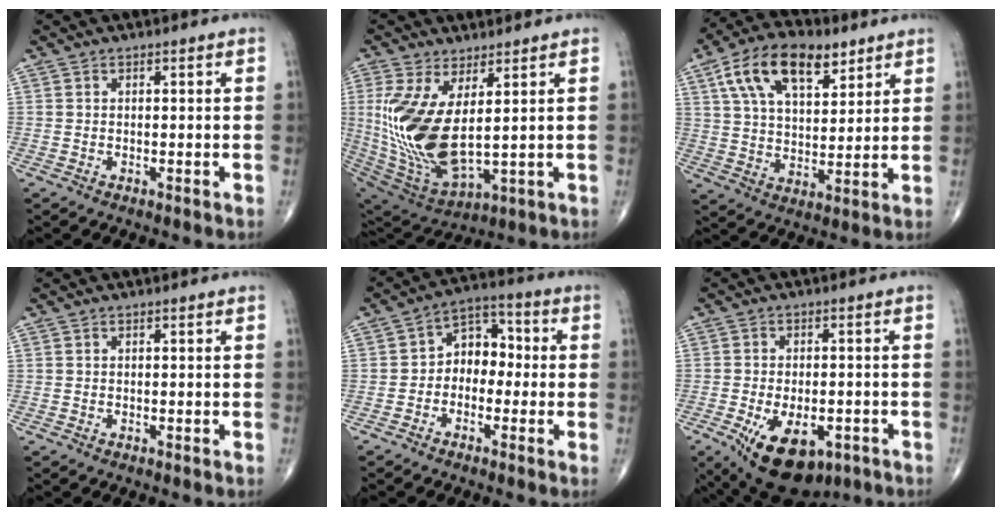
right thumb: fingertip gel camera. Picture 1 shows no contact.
{"total": 17.4, "force": [2.7, 7.6, 15.5], "torque": [-0.334, -0.034, 0.075]}
{"total": 16.3, "force": [8.2, 8.4, 11.3], "torque": [-0.172, -0.015, 0.144]}
{"total": 0.0}
{"total": 7.8, "force": [-0.8, 5.9, 5.1], "torque": [-0.041, 0.038, -0.033]}
{"total": 14.0, "force": [-6.3, 7.6, 9.9], "torque": [-0.161, 0.004, -0.081]}